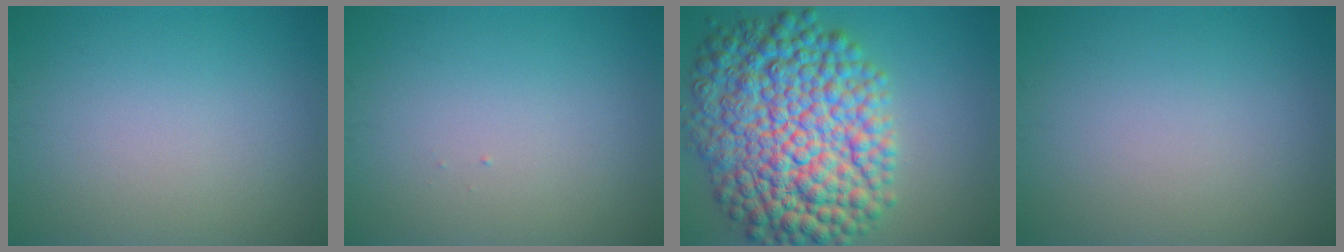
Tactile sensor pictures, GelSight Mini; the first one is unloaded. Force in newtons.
{"total": 0.0}
{"total": 13.8, "press": 13.8, "slide": 0.1}
{"total": 0.0}